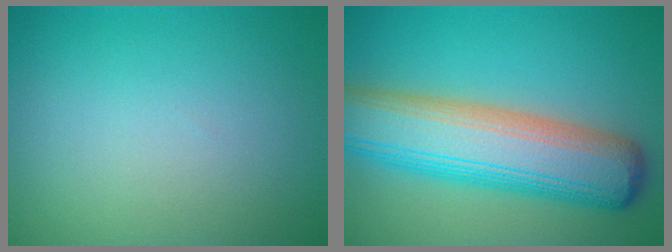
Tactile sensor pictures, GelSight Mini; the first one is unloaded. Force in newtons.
{"total": 10.6, "press": 10.6, "slide": 0.3}